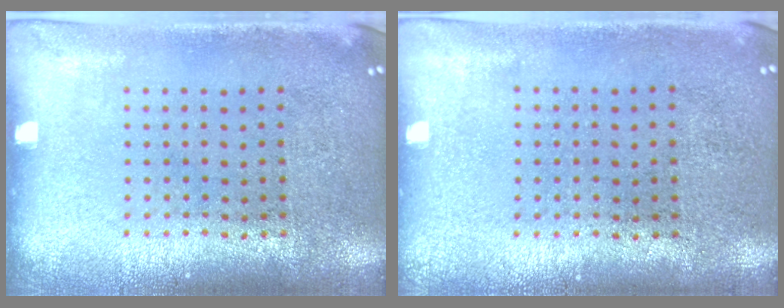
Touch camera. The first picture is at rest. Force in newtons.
{"total": 0.0}